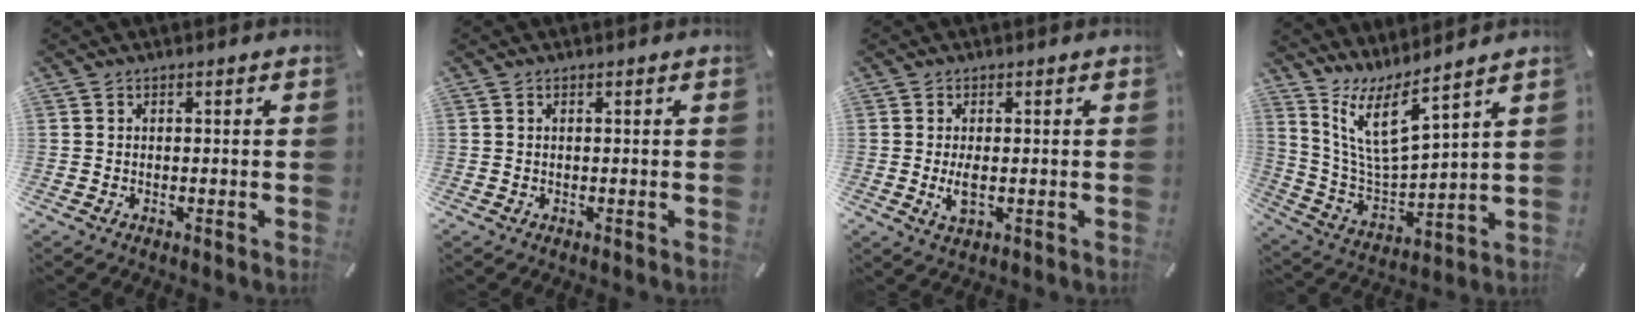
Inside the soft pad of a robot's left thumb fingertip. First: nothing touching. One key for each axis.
{"total": 0.0}
{"total": 3.6, "fx": -0.2, "fy": 1.4, "fz": 3.3, "tx": -0.081, "ty": -0.009, "tz": -0.009}
{"total": 12.0, "fx": 8.0, "fy": 3.7, "fz": 8.1, "tx": -0.181, "ty": -0.046, "tz": 0.145}